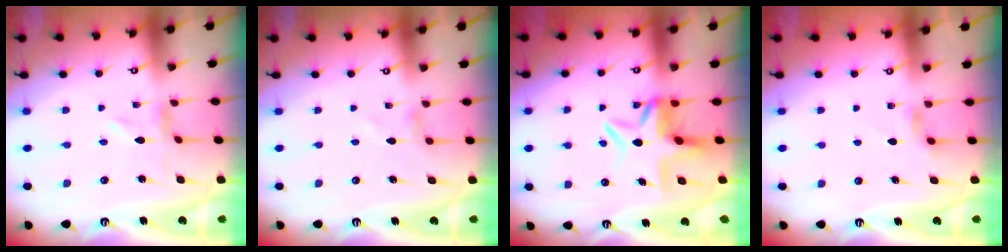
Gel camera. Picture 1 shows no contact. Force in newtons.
{"total": 0.7, "press": 0.7, "slide": 0.2}
{"total": 6.7, "press": 6.6, "slide": 0.9}
{"total": 3.3, "press": 3.3, "slide": 0.5}